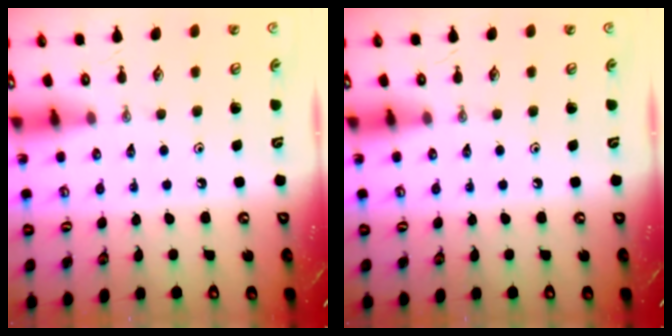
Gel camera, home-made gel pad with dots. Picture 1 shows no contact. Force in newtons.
{"total": 0.0}